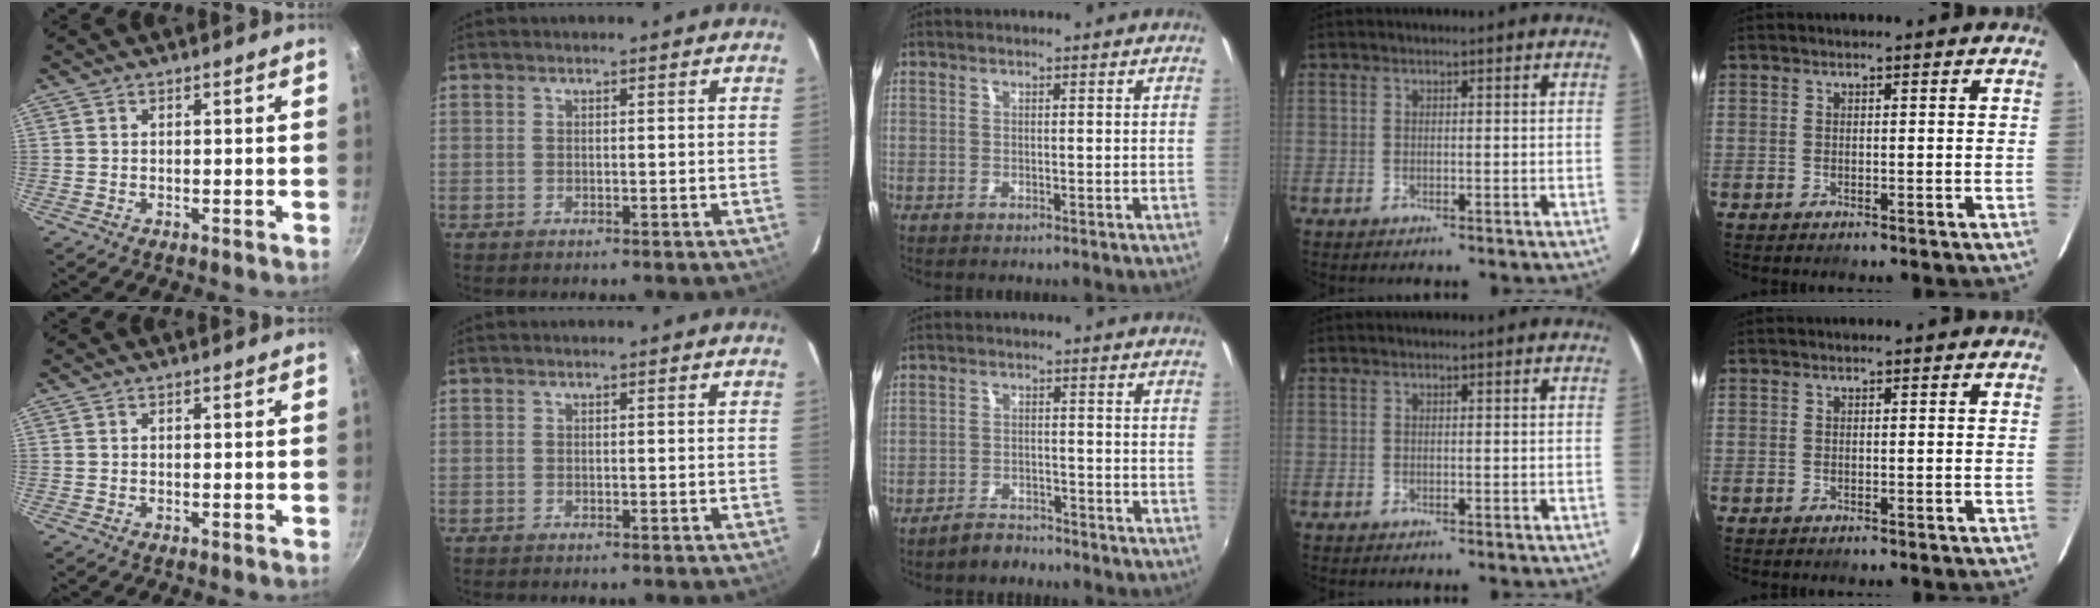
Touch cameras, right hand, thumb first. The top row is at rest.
{"middle": {"total": 4.1, "force": [-3.8, 1.4, 0.8], "torque": [-0.030, 0.005, -0.060]}}